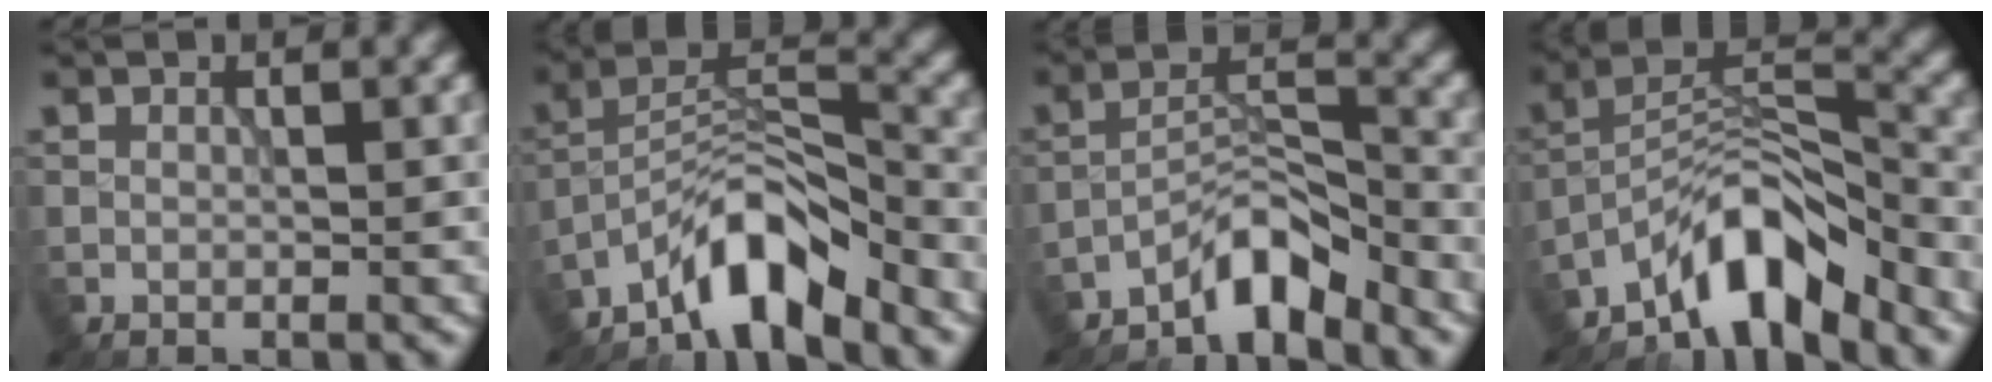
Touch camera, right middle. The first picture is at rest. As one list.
[{"total": 6.7, "force": [-5.4, 1.7, 3.6], "torque": [-0.057, 0.011, -0.104]}, {"total": 4.6, "force": [-3.9, 1.0, 2.3], "torque": [-0.033, 0.015, -0.079]}, {"total": 7.5, "force": [-5.9, 2.3, 4.0], "torque": [-0.055, 0.009, -0.115]}]